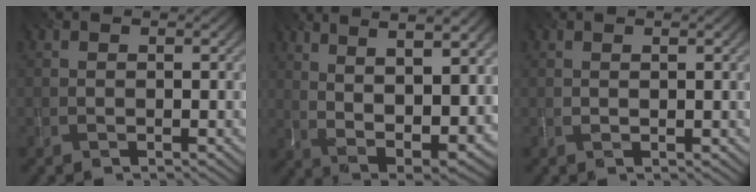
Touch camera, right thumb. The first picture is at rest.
{"total": 13.9, "force": [4.8, 5.3, 12.0], "torque": [-0.206, 0.016, 0.087]}
{"total": 0.7, "force": [0.5, 0.0, 0.5], "torque": [-0.009, -0.002, 0.014]}